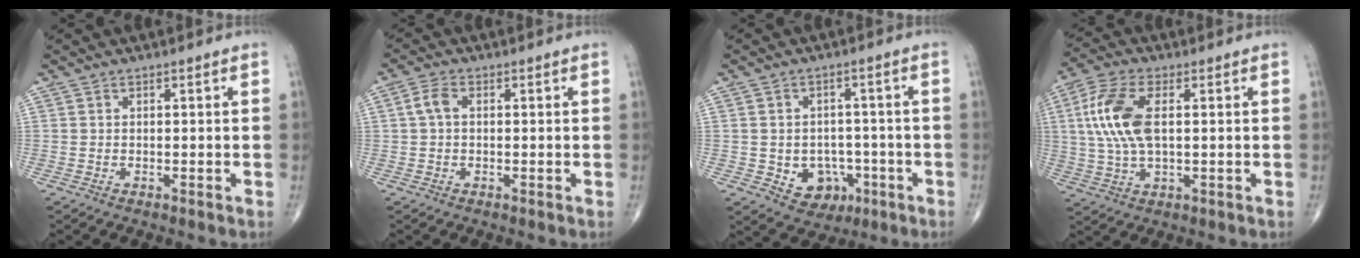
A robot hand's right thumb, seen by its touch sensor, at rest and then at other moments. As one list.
[{"total": 3.1, "force": [0.4, 1.9, 2.4], "torque": [-0.051, 0.009, 0.004]}, {"total": 7.7, "force": [-2.4, 6.2, 3.8], "torque": [-0.021, 0.018, -0.023]}, {"total": 11.6, "force": [1.9, 5.5, 10.0], "torque": [-0.226, 0.007, 0.037]}]